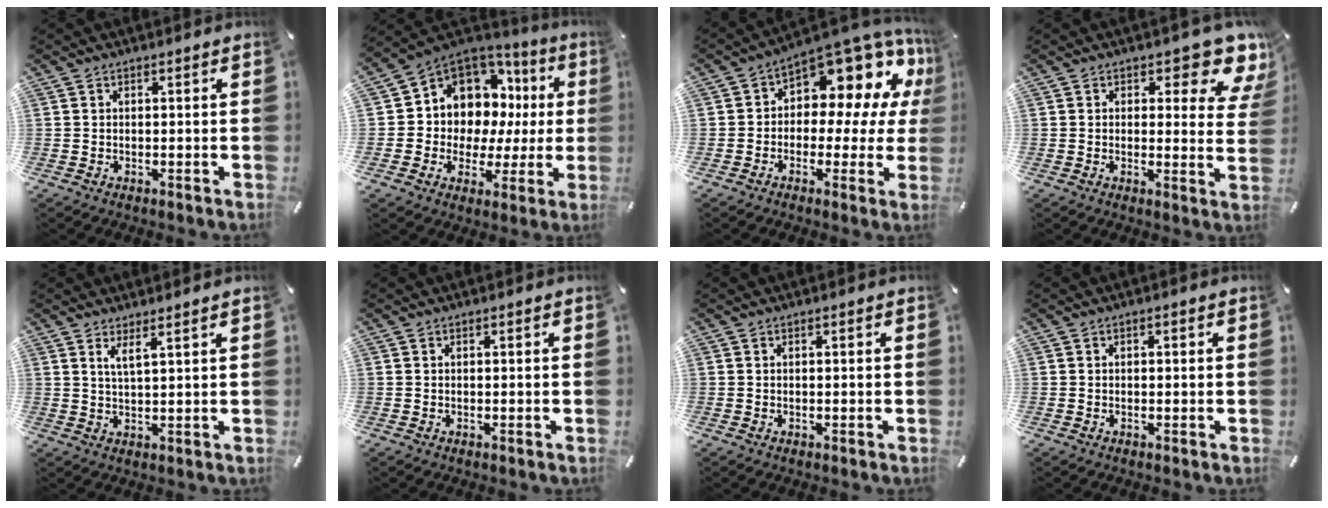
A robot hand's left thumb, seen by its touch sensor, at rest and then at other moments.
{"total": 9.9, "force": [4.1, 8.6, 2.6], "torque": [-0.052, -0.059, 0.087]}
{"total": 11.3, "force": [6.1, 6.7, 6.8], "torque": [-0.091, -0.072, 0.101]}
{"total": 9.5, "force": [6.4, 4.0, 5.9], "torque": [-0.056, -0.049, 0.104]}
{"total": 3.3, "force": [2.4, -0.1, 2.2], "torque": [-0.049, -0.007, 0.041]}
{"total": 0.0}
{"total": 0.0}
{"total": 0.7, "force": [0.1, 0.3, 0.7], "torque": [-0.011, 0.003, 0.000]}